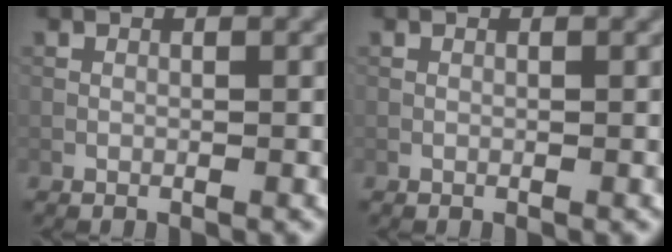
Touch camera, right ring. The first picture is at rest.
{"total": 0.0}